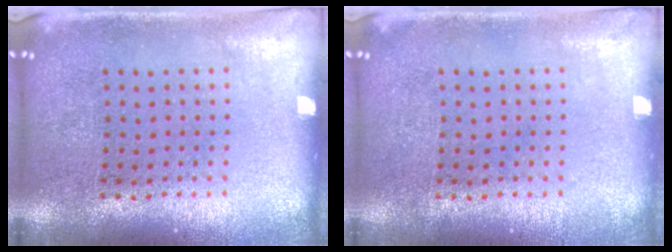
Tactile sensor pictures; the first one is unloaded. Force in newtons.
{"total": 0.0}